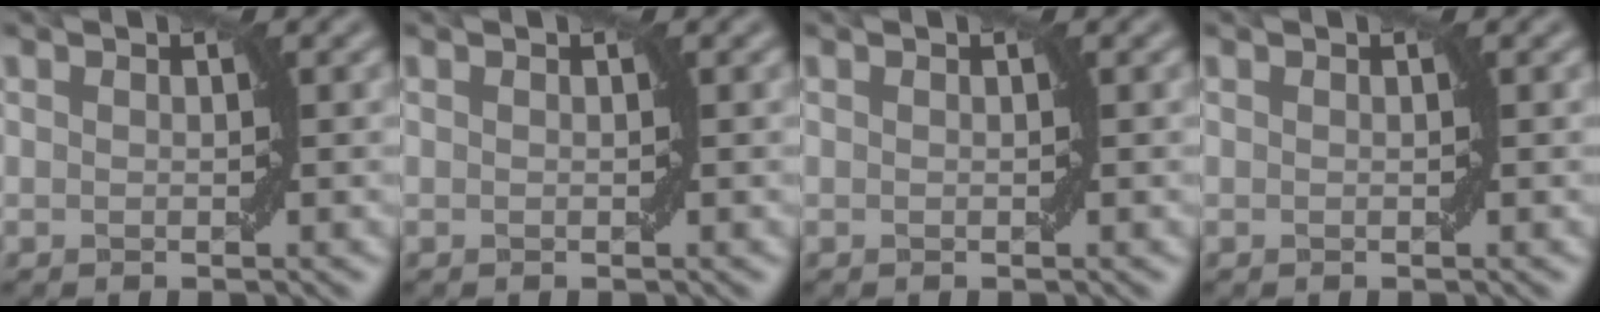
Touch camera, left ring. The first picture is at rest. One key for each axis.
{"total": 0.0}
{"total": 0.0}
{"total": 0.0}